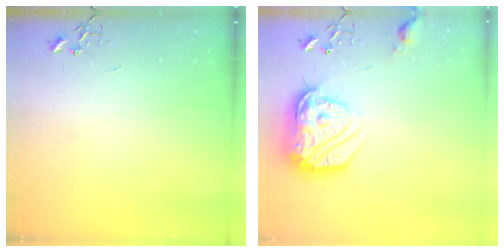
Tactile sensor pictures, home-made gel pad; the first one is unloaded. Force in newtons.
{"total": 21.6, "press": 21.5, "slide": 1.7}